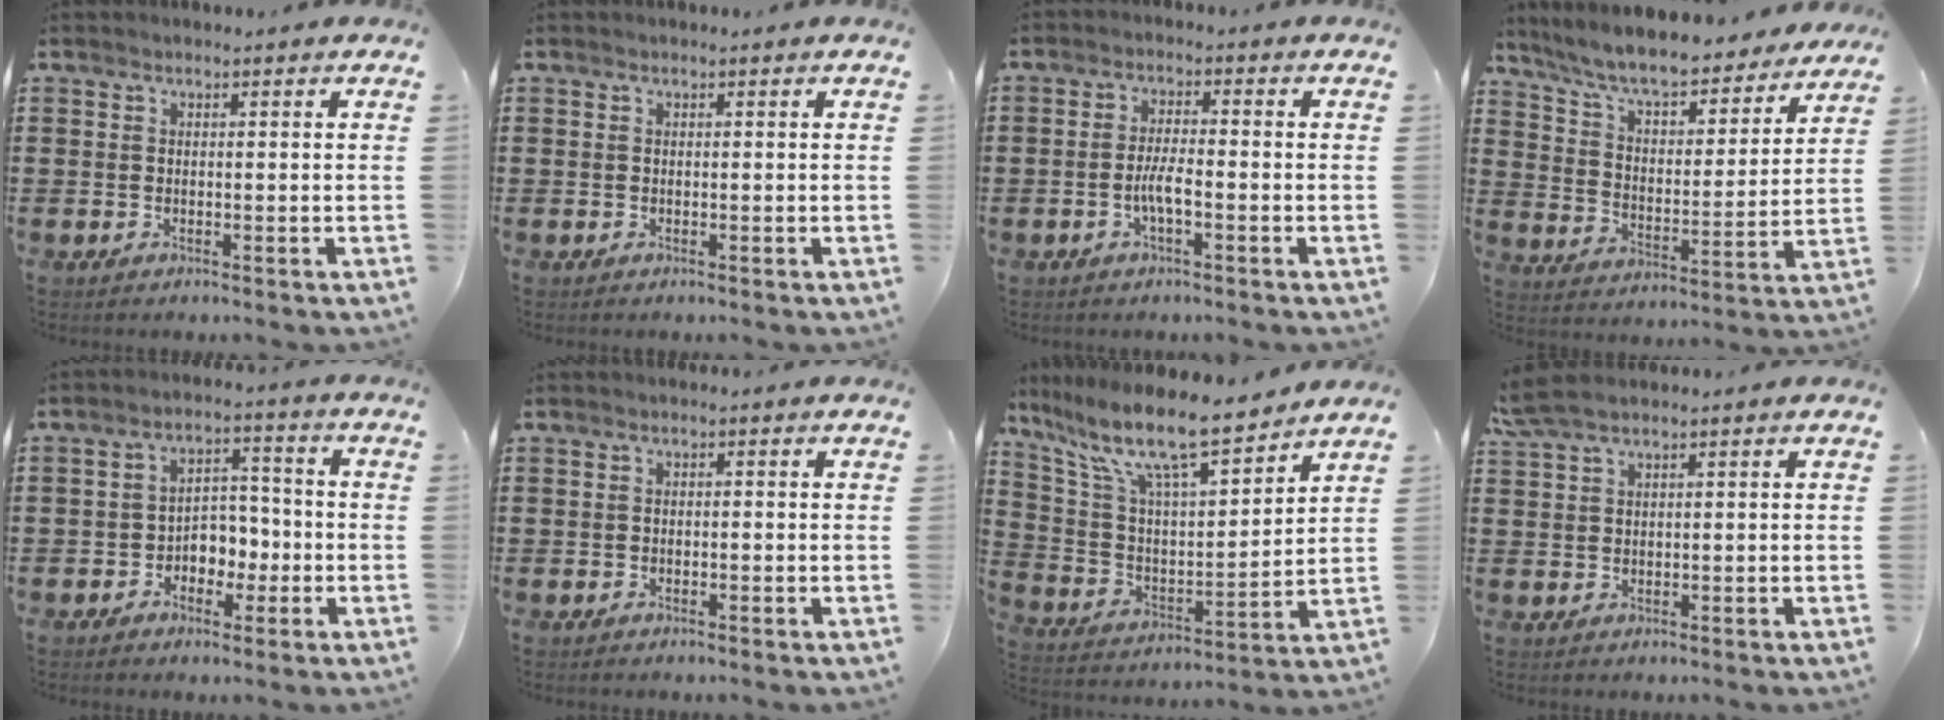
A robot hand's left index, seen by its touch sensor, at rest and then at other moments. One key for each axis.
{"total": 0.0}
{"total": 3.9, "fx": -1.2, "fy": 0.8, "fz": 3.6, "tx": -0.077, "ty": -0.001, "tz": -0.027}
{"total": 8.0, "fx": 7.3, "fy": 0.6, "fz": 3.1, "tx": -0.089, "ty": -0.045, "tz": 0.125}
{"total": 4.5, "fx": -1.8, "fy": 3.5, "fz": 2.2, "tx": -0.041, "ty": 0.008, "tz": -0.040}
{"total": 0.6, "fx": -0.5, "fy": 0.3, "fz": 0.2, "tx": -0.008, "ty": -0.002, "tz": -0.010}
{"total": 12.1, "fx": 9.7, "fy": 1.8, "fz": 6.9, "tx": -0.172, "ty": -0.058, "tz": 0.165}
{"total": 2.9, "fx": 1.9, "fy": 0.5, "fz": 2.2, "tx": -0.046, "ty": 0.001, "tz": 0.036}